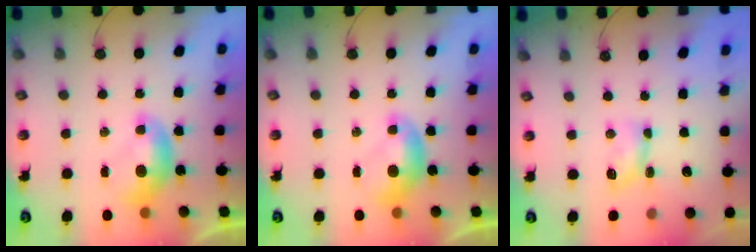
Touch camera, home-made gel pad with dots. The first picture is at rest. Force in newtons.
{"total": 0.0}
{"total": 3.8, "press": 3.7, "slide": 0.8}